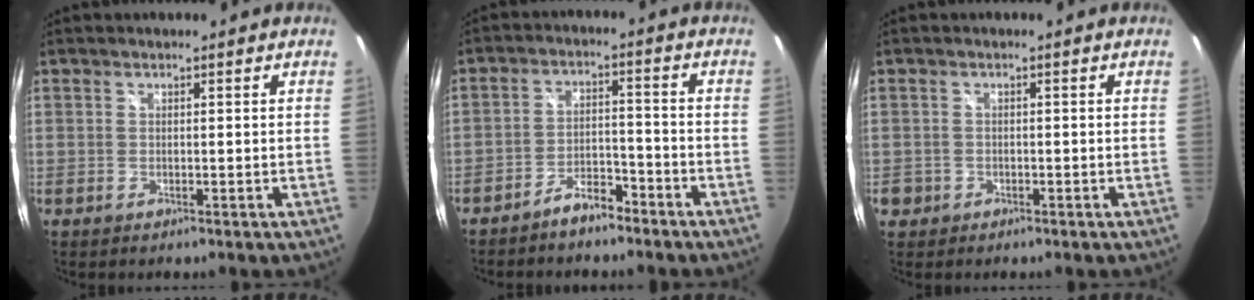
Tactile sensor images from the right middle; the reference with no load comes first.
{"total": 5.5, "force": [-4.7, 1.9, 2.3], "torque": [-0.055, 0.015, -0.074]}
{"total": 2.4, "force": [-0.9, 2.1, 0.6], "torque": [-0.017, -0.002, -0.014]}